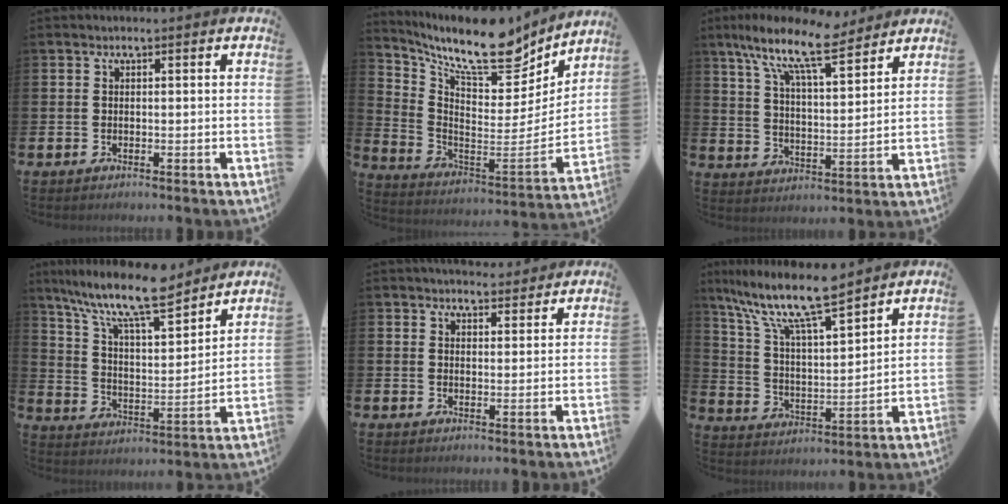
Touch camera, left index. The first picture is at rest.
{"total": 12.8, "force": [10.1, 4.1, 6.8], "torque": [-0.150, -0.073, 0.166]}
{"total": 11.2, "force": [9.1, 2.5, 5.9], "torque": [-0.135, -0.048, 0.155]}
{"total": 12.5, "force": [10.7, 2.4, 6.0], "torque": [-0.134, -0.066, 0.186]}
{"total": 3.6, "force": [3.5, 0.9, 0.1], "torque": [0.000, -0.020, 0.063]}
{"total": 11.7, "force": [10.0, 1.5, 5.7], "torque": [-0.144, -0.050, 0.176]}